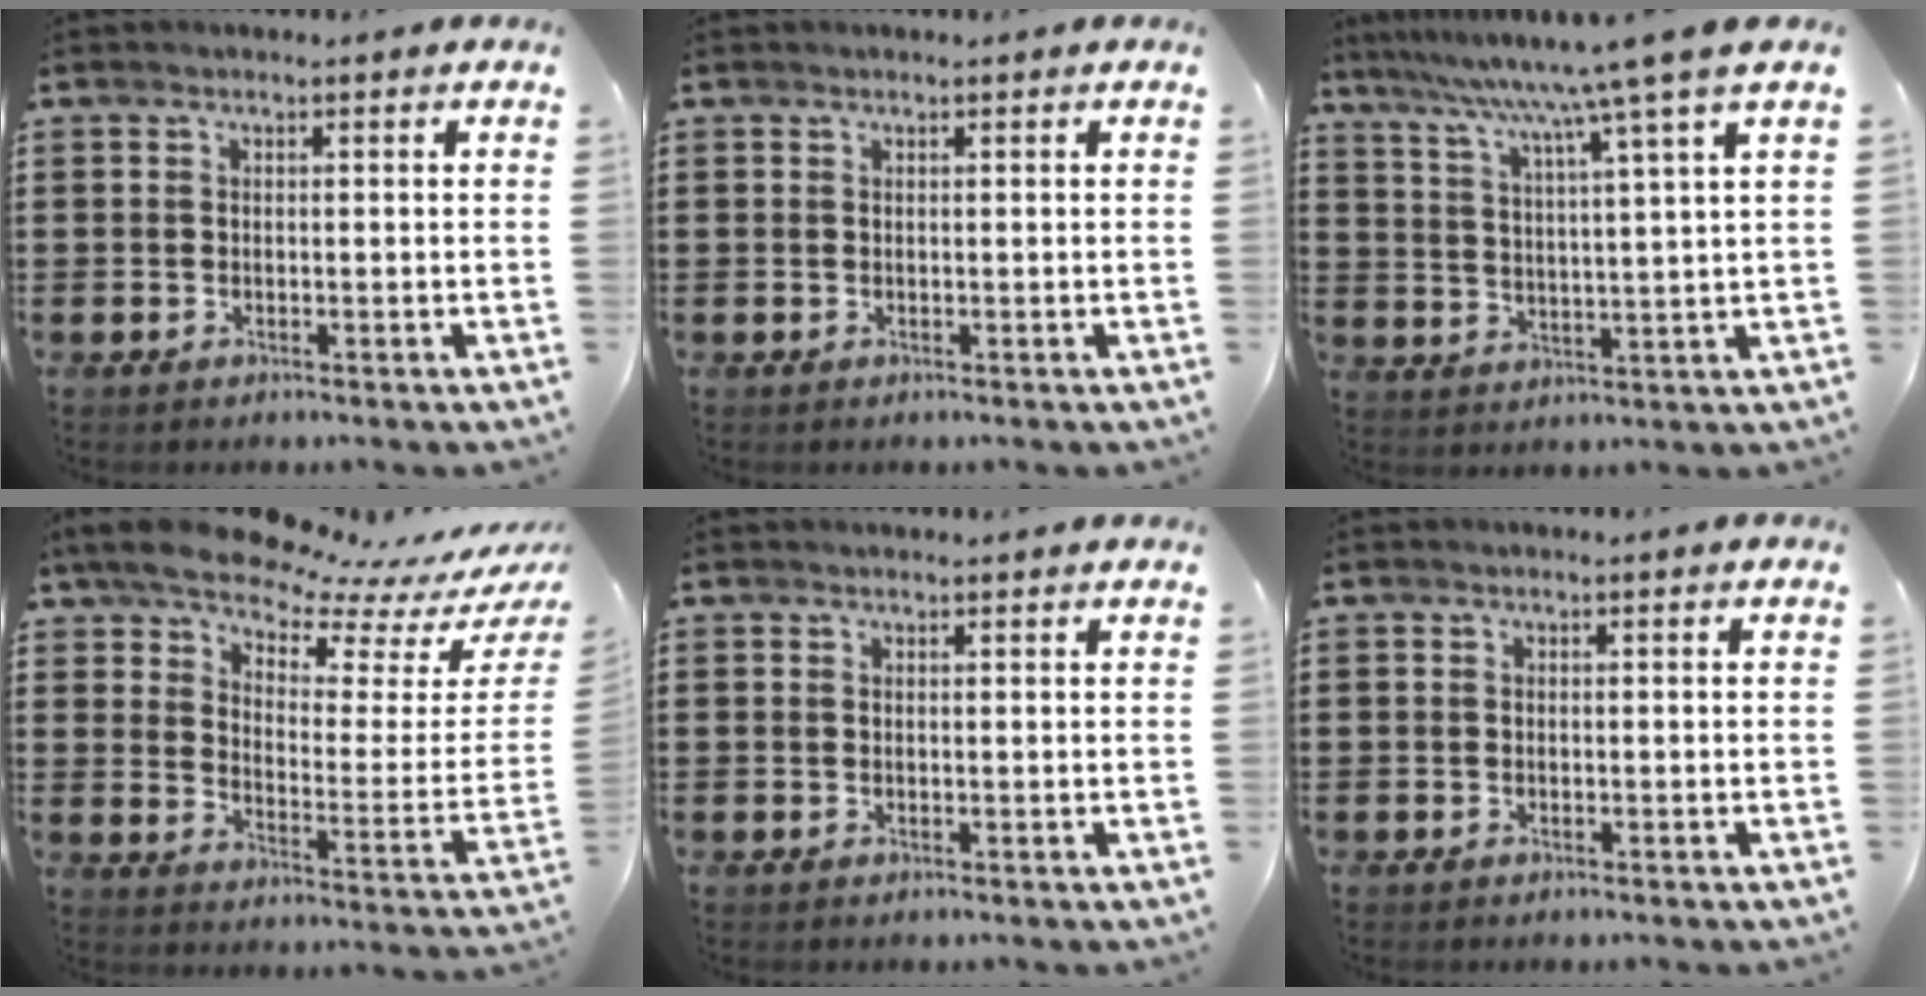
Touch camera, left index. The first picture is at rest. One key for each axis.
{"total": 0.0}
{"total": 8.6, "fx": 6.6, "fy": -1.8, "fz": 5.2, "tx": -0.127, "ty": -0.038, "tz": 0.099}
{"total": 8.7, "fx": 8.0, "fy": 1.2, "fz": 3.1, "tx": -0.087, "ty": -0.069, "tz": 0.133}
{"total": 0.7, "fx": 0.7, "fy": 0.0, "fz": 0.1, "tx": -0.004, "ty": -0.001, "tz": 0.014}
{"total": 0.0}